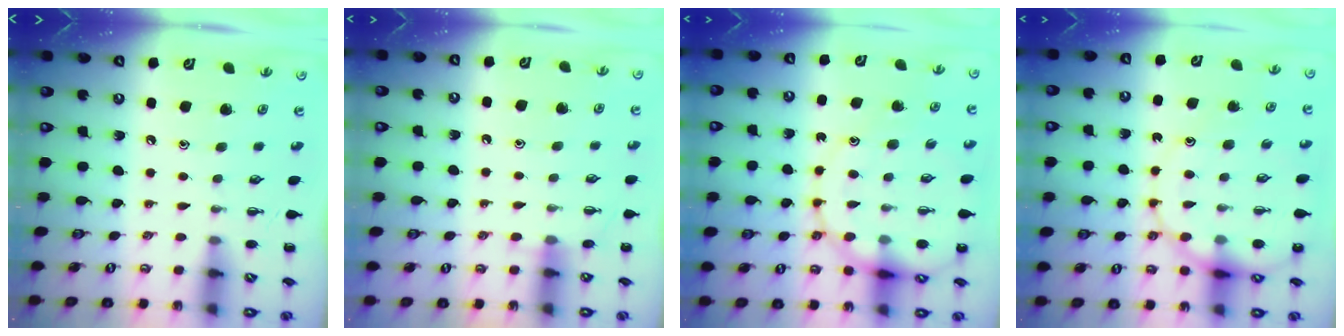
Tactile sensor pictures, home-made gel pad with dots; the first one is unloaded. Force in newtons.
{"total": 6.0, "press": 5.6, "slide": 2.0}
{"total": 16.3, "press": 16.1, "slide": 2.5}
{"total": 16.1, "press": 15.8, "slide": 3.2}